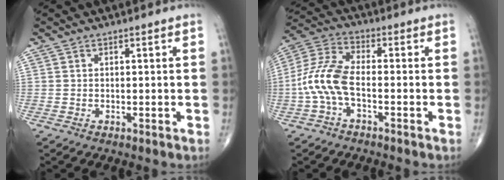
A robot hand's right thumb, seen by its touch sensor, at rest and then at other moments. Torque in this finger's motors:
{"motor_torque": [-0.19, 0.32, 1.14, -0.38, 0.15]}